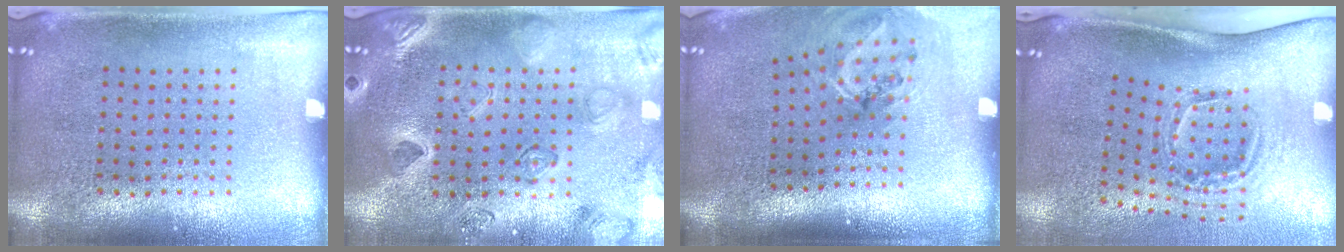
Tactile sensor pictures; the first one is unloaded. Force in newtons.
{"total": 2.4, "press": 2.4, "slide": 0.5}
{"total": 1.3, "press": 1.1, "slide": 0.7}
{"total": 2.0, "press": 1.2, "slide": 1.6}